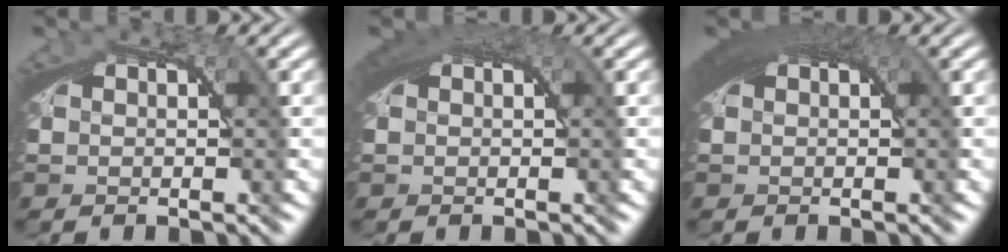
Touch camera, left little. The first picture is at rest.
{"total": 2.9, "force": [1.5, 1.0, 2.3], "torque": [-0.036, 0.012, 0.019]}
{"total": 4.6, "force": [2.0, 1.6, 3.9], "torque": [-0.053, 0.016, 0.025]}